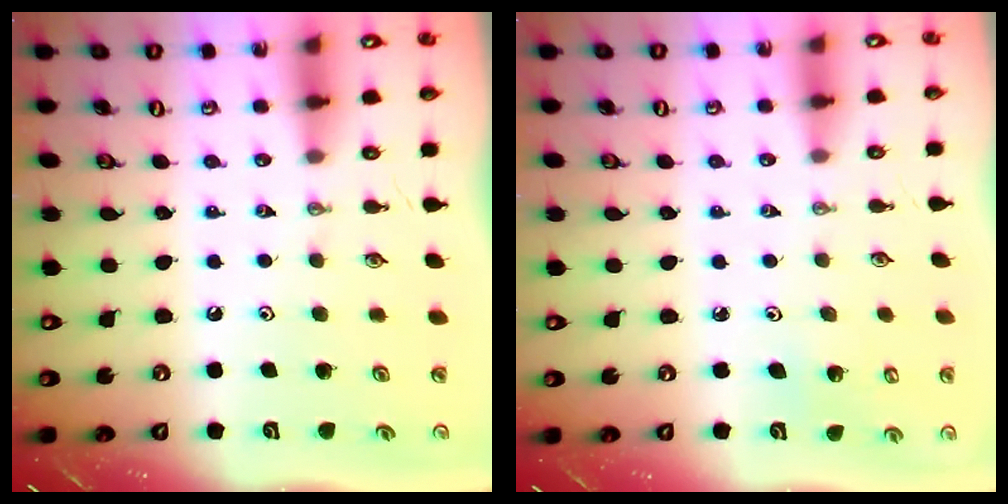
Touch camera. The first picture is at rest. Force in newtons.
{"total": 2.8, "press": 2.7, "slide": 0.5}